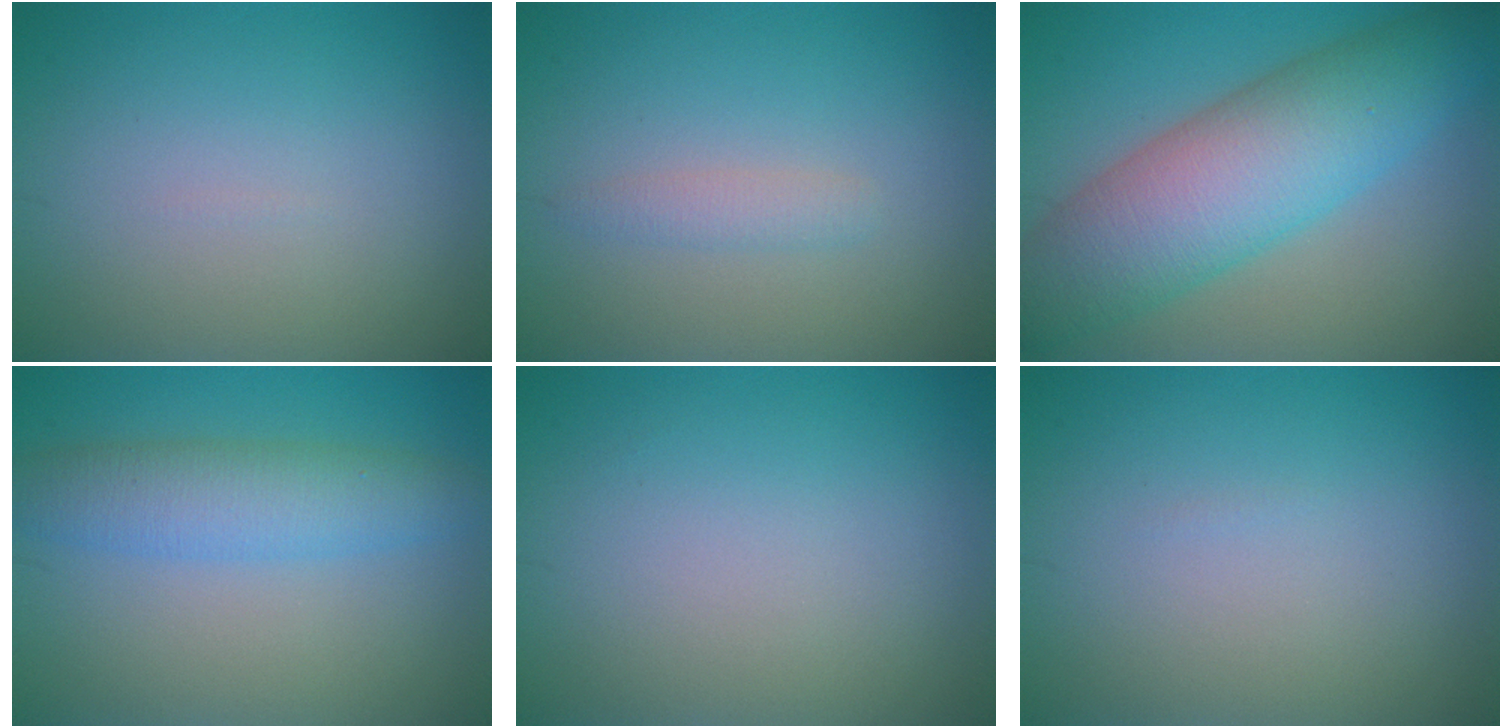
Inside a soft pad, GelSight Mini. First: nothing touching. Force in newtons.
{"total": 1.4, "press": 1.4, "slide": 0.1}
{"total": 9.9, "press": 9.9, "slide": 0.2}
{"total": 4.5, "press": 4.5, "slide": 0.2}
{"total": 0.0}
{"total": 0.0}